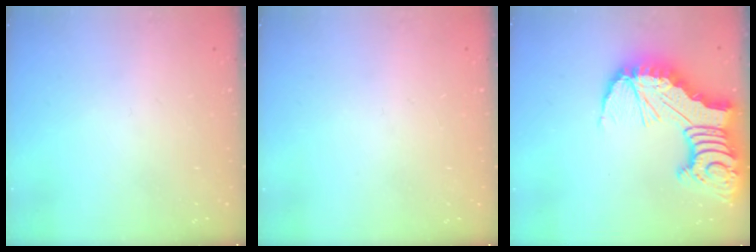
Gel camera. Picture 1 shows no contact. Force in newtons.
{"total": 0.0}
{"total": 20.1, "press": 19.9, "slide": 2.2}